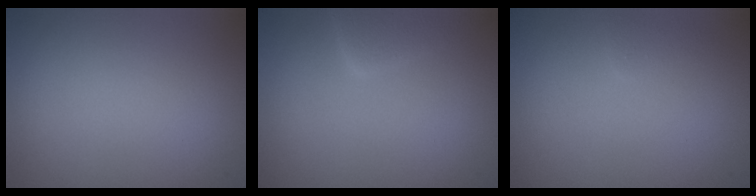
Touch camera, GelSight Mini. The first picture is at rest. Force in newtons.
{"total": 2.9, "press": 2.9, "slide": 0.3}
{"total": 0.7, "press": 0.7, "slide": 0.0}